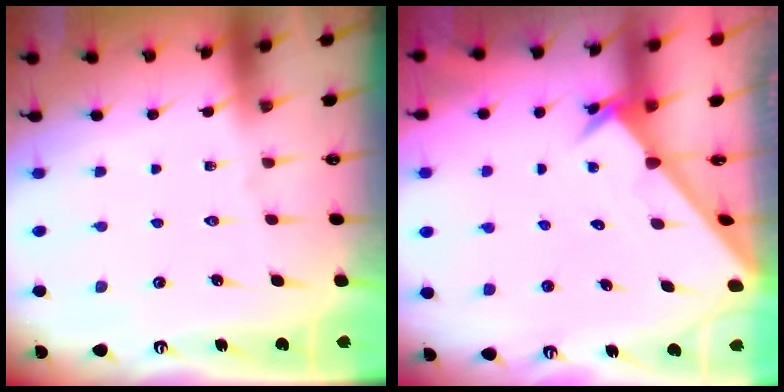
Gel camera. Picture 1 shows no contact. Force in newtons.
{"total": 2.5, "press": 2.5, "slide": 0.2}